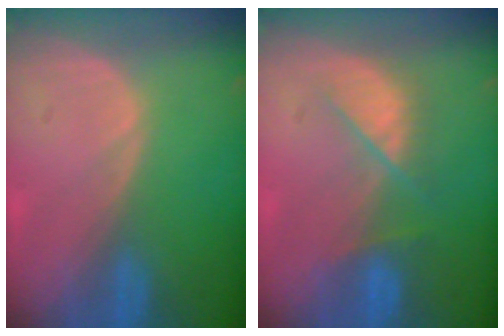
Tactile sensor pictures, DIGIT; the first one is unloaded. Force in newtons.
{"total": 5.1, "press": 5.1, "slide": 0.8}